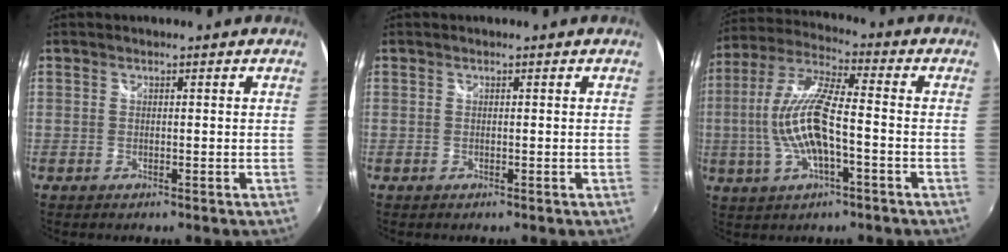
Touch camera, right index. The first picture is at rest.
{"total": 0.0}
{"total": 13.4, "force": [-2.7, 3.5, 12.6], "torque": [-0.253, 0.000, -0.050]}